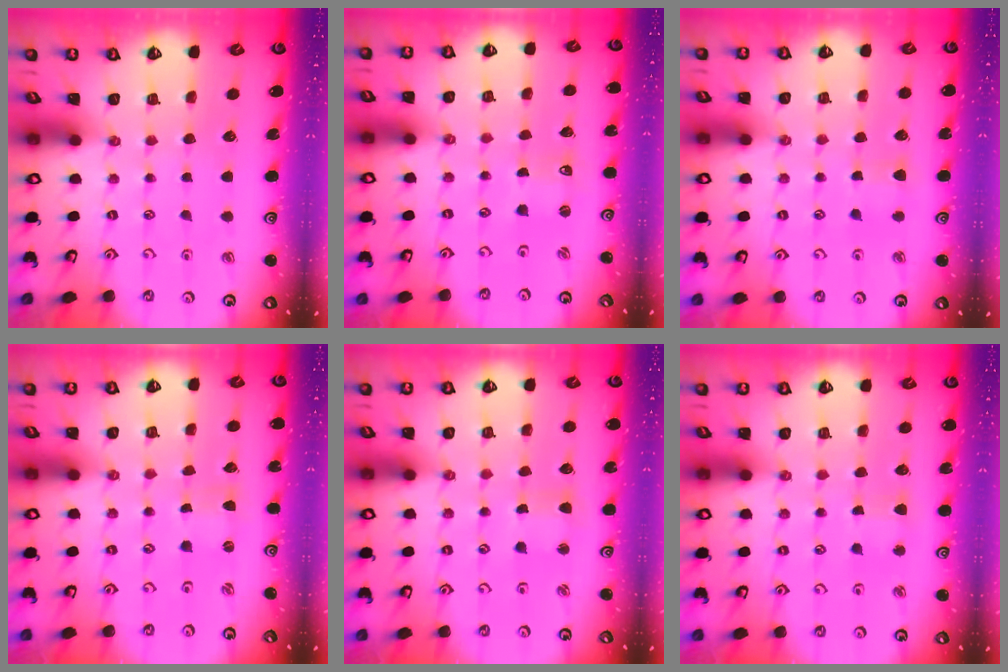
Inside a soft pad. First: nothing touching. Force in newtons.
{"total": 0.0}
{"total": 3.5, "press": 3.4, "slide": 0.5}
{"total": 0.0}
{"total": 2.7, "press": 2.7, "slide": 0.2}
{"total": 2.2, "press": 2.2, "slide": 0.2}